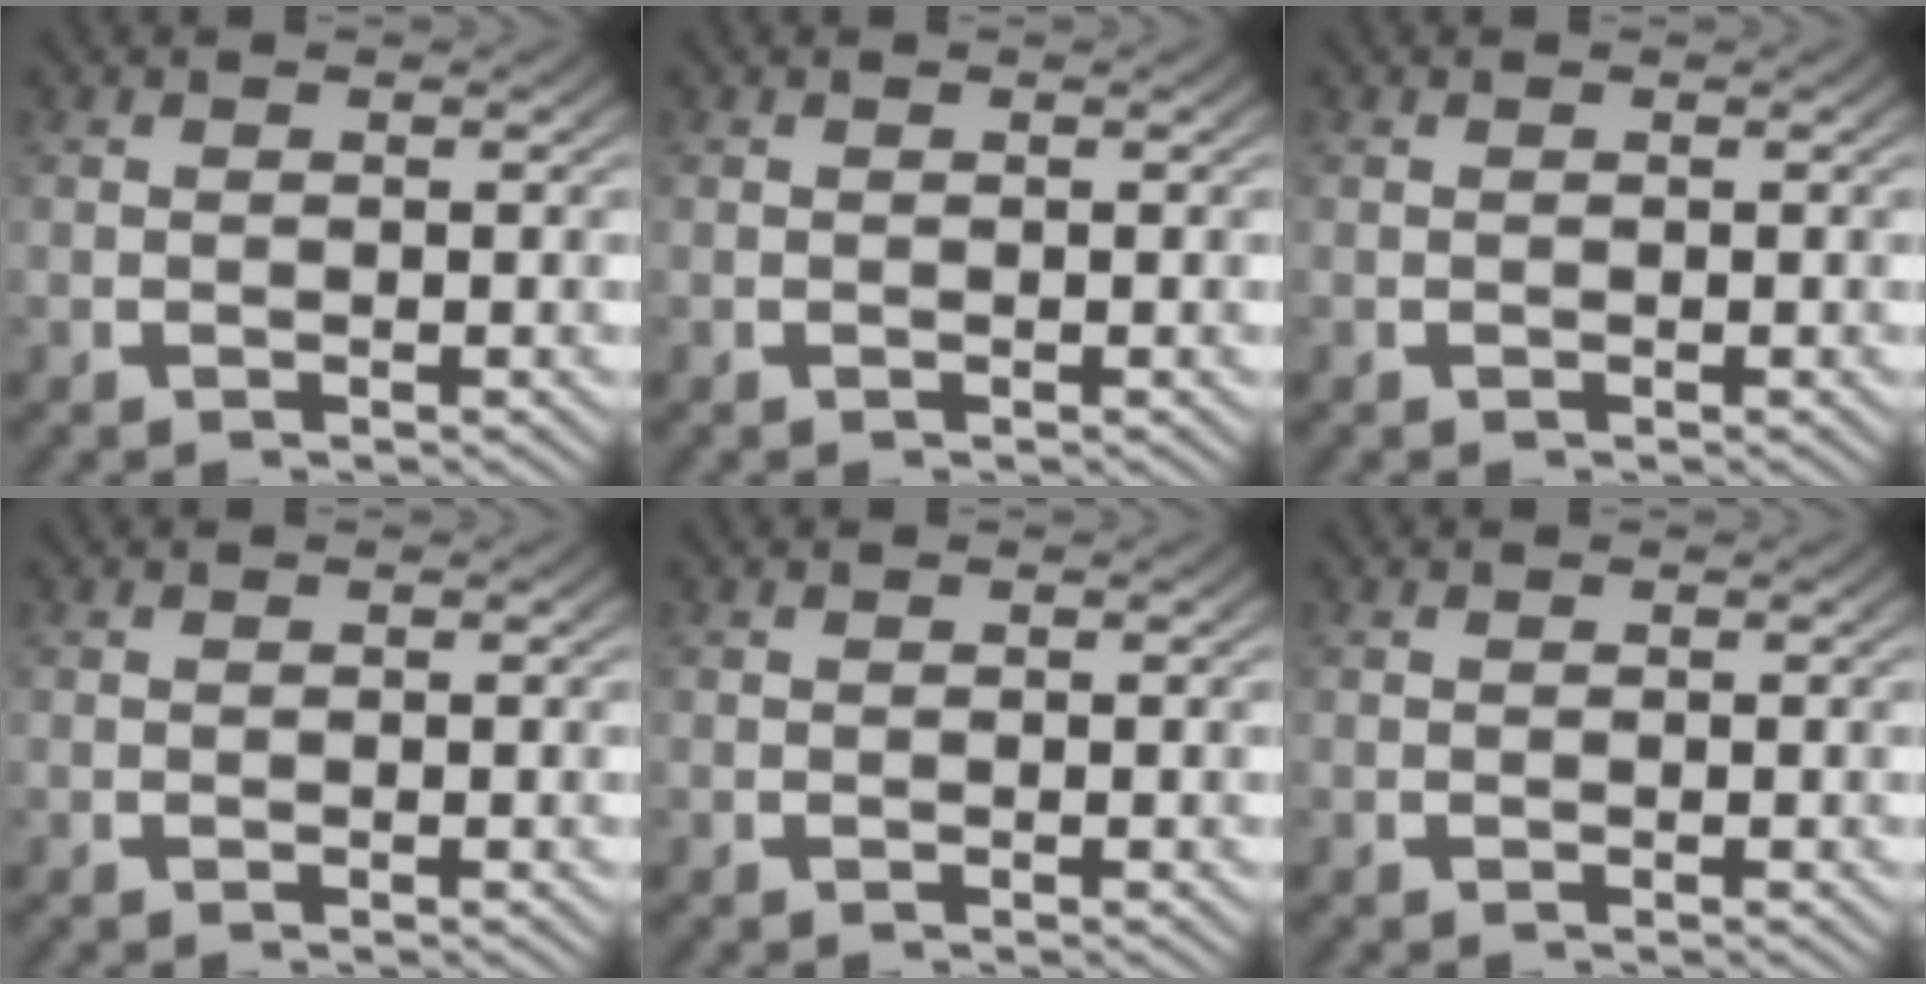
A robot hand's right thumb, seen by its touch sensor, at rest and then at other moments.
{"total": 0.0}
{"total": 0.0}
{"total": 0.0}
{"total": 0.0}
{"total": 0.0}